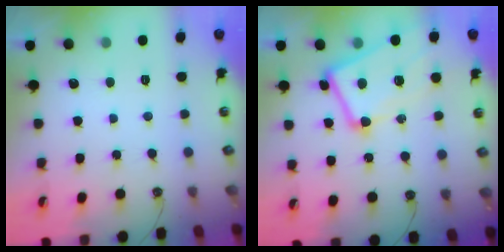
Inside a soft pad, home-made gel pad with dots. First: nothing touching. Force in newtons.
{"total": 7.1, "press": 7.0, "slide": 1.3}